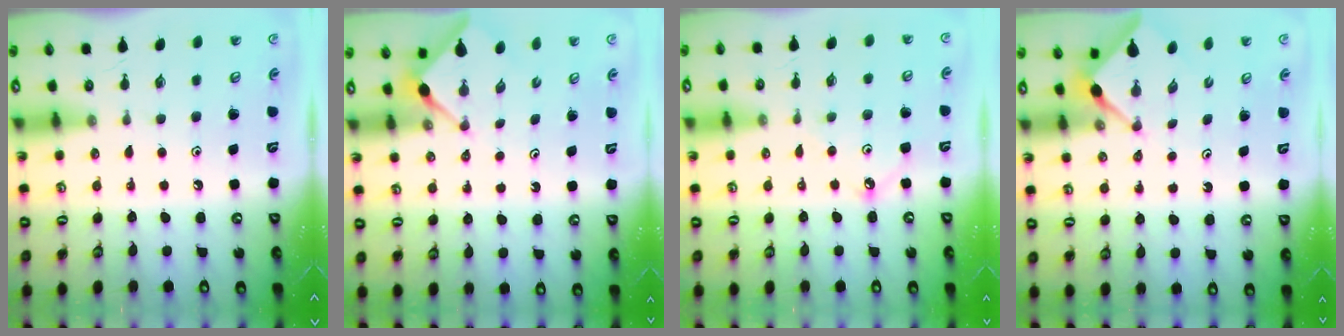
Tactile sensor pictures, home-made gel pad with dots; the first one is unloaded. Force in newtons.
{"total": 2.9, "press": 2.9, "slide": 0.4}
{"total": 4.3, "press": 4.3, "slide": 0.4}
{"total": 3.1, "press": 3.1, "slide": 0.4}